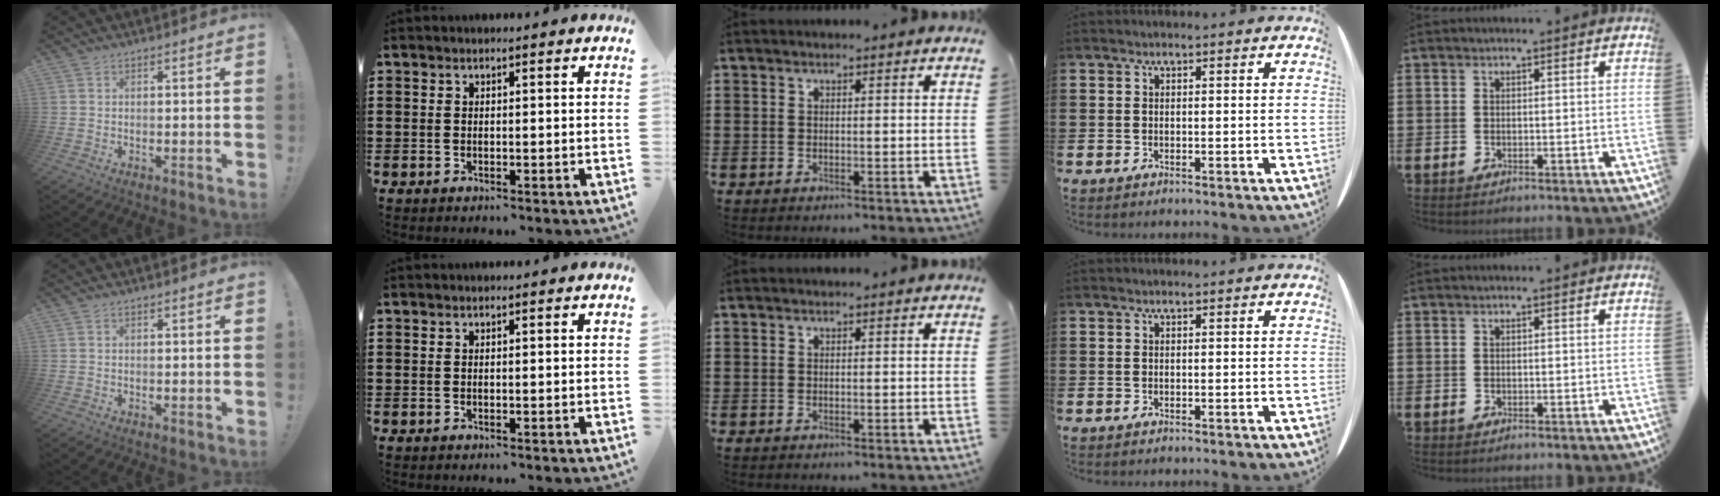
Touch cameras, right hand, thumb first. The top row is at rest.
{}